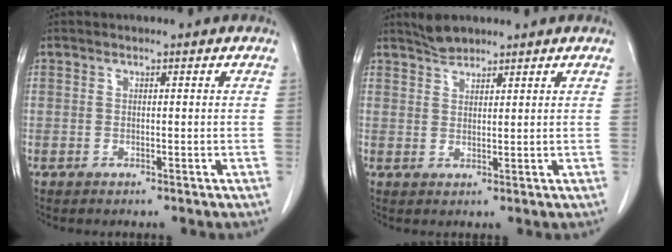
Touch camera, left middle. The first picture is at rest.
{"total": 2.7, "force": [2.6, 0.5, 0.5], "torque": [-0.014, 0.005, 0.049]}